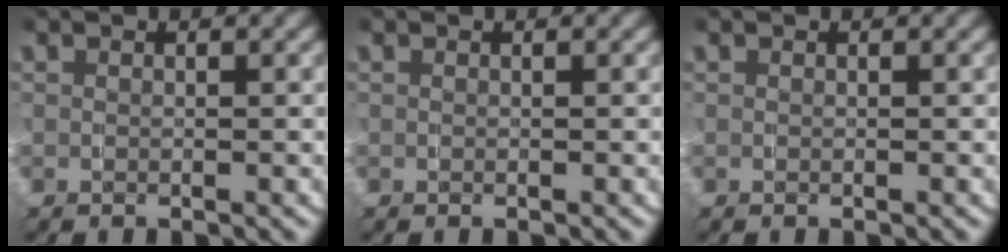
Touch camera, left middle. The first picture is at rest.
{"total": 0.0}
{"total": 0.0}